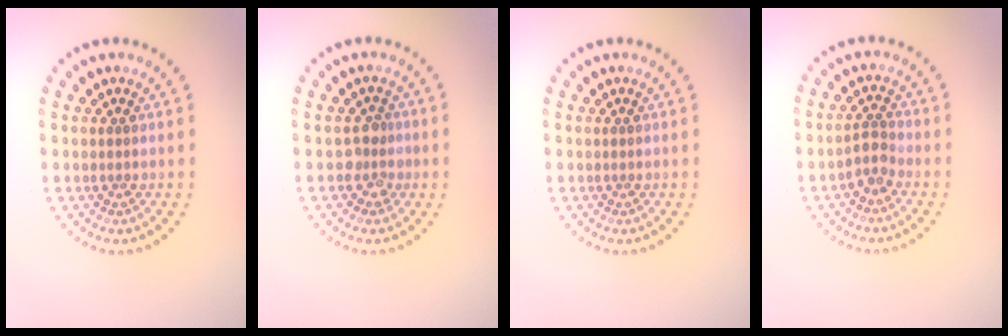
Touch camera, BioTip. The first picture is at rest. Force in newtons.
{"total": 1.8, "press": 1.6, "slide": 0.9}
{"total": 0.0}
{"total": 1.8, "press": 1.4, "slide": 1.1}